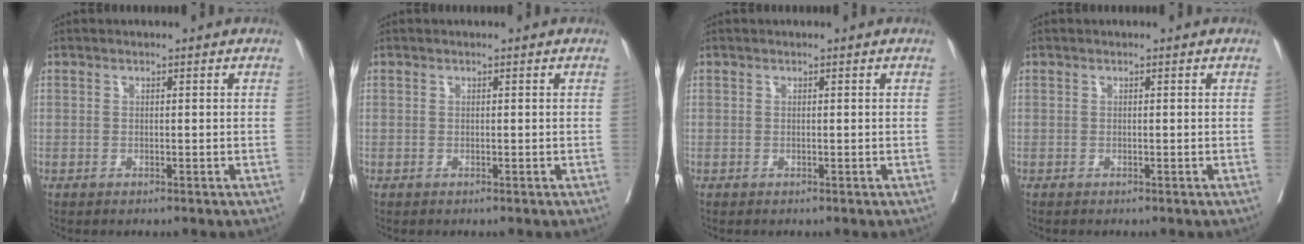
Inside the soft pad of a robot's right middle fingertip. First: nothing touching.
{"total": 0.0}
{"total": 0.0}
{"total": 0.0}